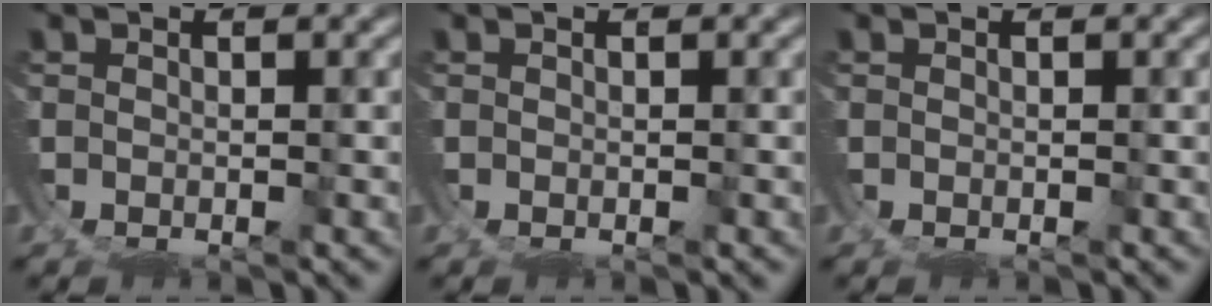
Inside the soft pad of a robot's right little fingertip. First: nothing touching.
{"total": 0.0}
{"total": 0.0}